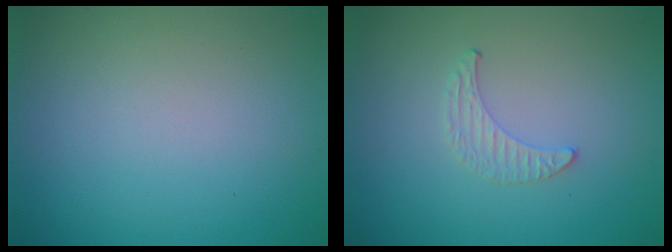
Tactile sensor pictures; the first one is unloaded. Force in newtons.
{"total": 0.5, "press": 0.5, "slide": 0.2}